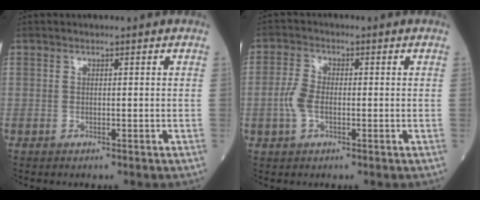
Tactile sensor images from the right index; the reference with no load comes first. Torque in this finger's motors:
{"motor_torque": [0.05, -0.05, 0.05, 0.08]}